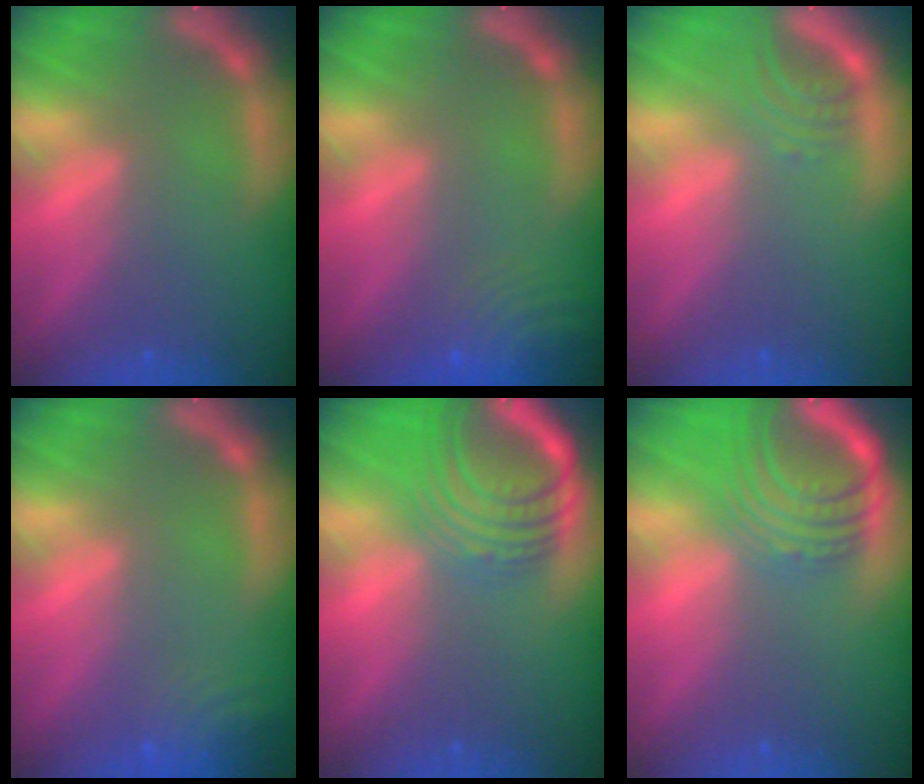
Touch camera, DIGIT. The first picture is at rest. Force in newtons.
{"total": 8.0}
{"total": 2.5}
{"total": 4.6}
{"total": 9.1}
{"total": 8.1}